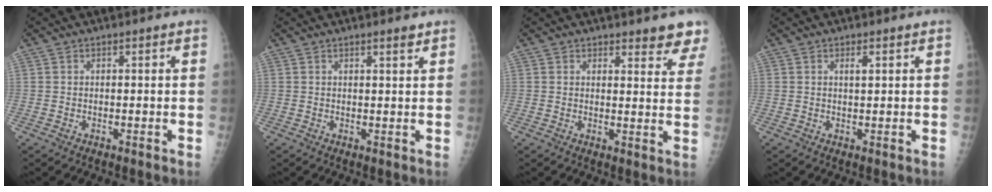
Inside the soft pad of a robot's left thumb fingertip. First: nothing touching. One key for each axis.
{"total": 1.4, "fx": 1.1, "fy": 0.1, "fz": 0.8, "tx": -0.009, "ty": -0.008, "tz": 0.018}
{"total": 6.1, "fx": 5.4, "fy": 1.9, "fz": 2.2, "tx": 0.010, "ty": -0.031, "tz": 0.048}
{"total": 1.4, "fx": 0.6, "fy": 0.4, "fz": 1.1, "tx": -0.014, "ty": 0.001, "tz": 0.011}